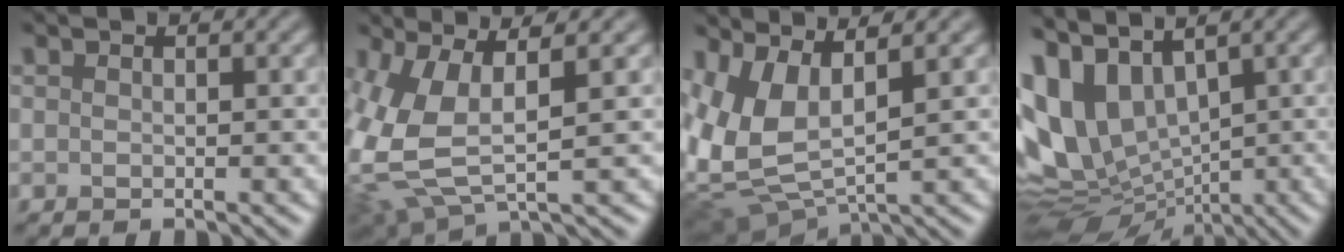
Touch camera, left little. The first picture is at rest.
{"total": 7.1, "force": [0.1, 3.2, 6.3], "torque": [-0.160, -0.011, 0.009]}
{"total": 7.2, "force": [1.9, 3.2, 6.2], "torque": [-0.151, 0.001, 0.038]}
{"total": 11.4, "force": [2.6, 7.4, 8.3], "torque": [-0.198, 0.005, 0.054]}